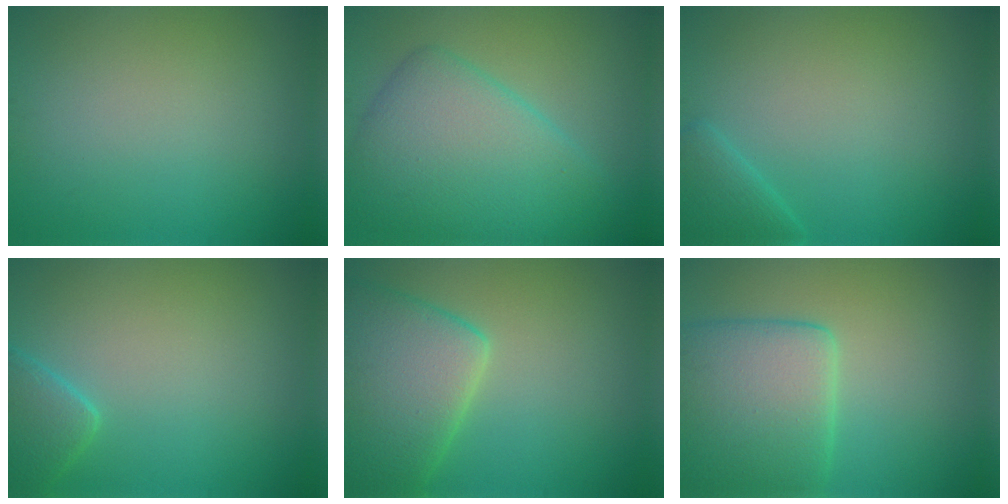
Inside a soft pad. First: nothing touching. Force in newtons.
{"total": 7.8, "press": 7.8, "slide": 0.2}
{"total": 2.3, "press": 2.3, "slide": 0.2}
{"total": 2.4, "press": 2.4, "slide": 0.3}
{"total": 8.2, "press": 8.2, "slide": 0.5}
{"total": 8.0, "press": 7.9, "slide": 0.6}